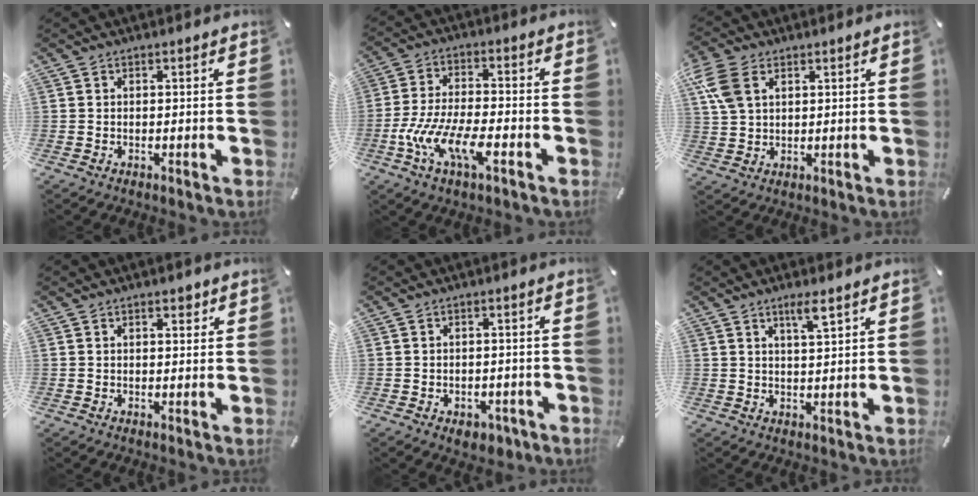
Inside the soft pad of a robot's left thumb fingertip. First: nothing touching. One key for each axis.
{"total": 12.1, "fx": -5.6, "fy": 4.6, "fz": 9.7, "tx": -0.207, "ty": 0.005, "tz": -0.104}
{"total": 8.0, "fx": 3.2, "fy": 5.3, "fz": 5.1, "tx": -0.126, "ty": 0.003, "tz": 0.060}
{"total": 2.3, "fx": 1.1, "fy": 1.2, "fz": 1.6, "tx": -0.026, "ty": 0.002, "tz": 0.015}
{"total": 4.0, "fx": -2.0, "fy": 2.6, "fz": 2.4, "tx": -0.041, "ty": 0.009, "tz": -0.033}
{"total": 4.1, "fx": 2.7, "fy": 0.2, "fz": 3.1, "tx": -0.059, "ty": -0.004, "tz": 0.043}